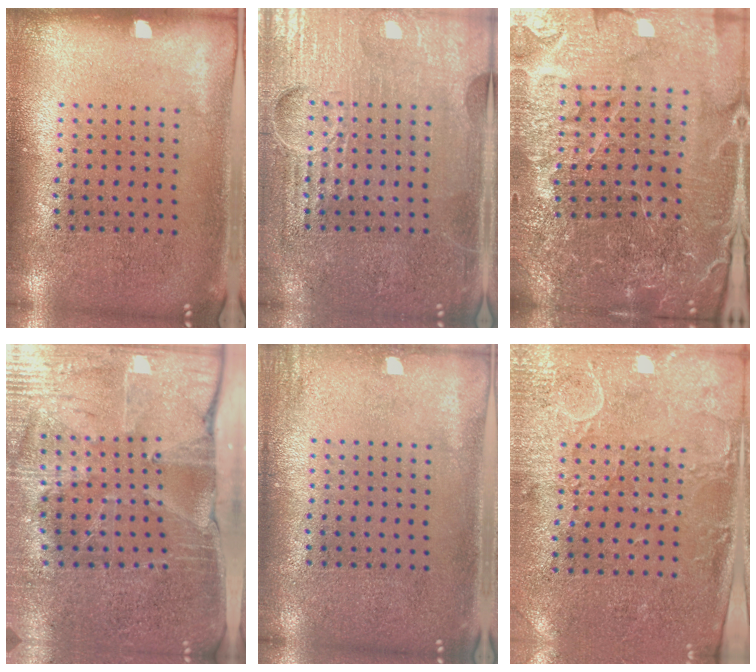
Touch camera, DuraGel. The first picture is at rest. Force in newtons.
{"total": 4.1, "press": 4.0, "slide": 0.7}
{"total": 5.6, "press": 5.2, "slide": 2.1}
{"total": 4.2, "press": 3.8, "slide": 1.9}
{"total": 1.2, "press": 1.2, "slide": 0.3}
{"total": 2.9, "press": 2.4, "slide": 1.7}